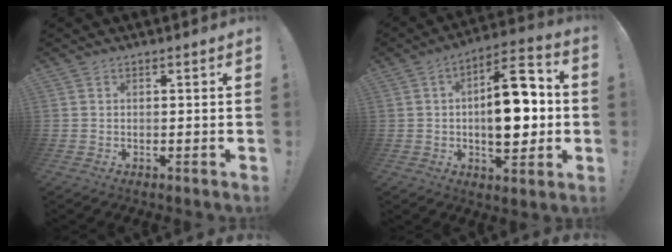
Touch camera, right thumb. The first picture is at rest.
{"total": 17.2, "force": [-0.5, 8.6, 14.9], "torque": [-0.209, 0.012, -0.010]}